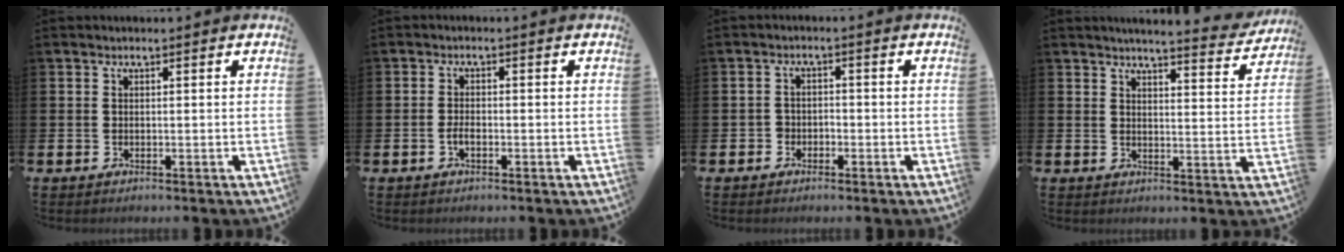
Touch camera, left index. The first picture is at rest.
{"total": 1.5, "force": [-0.7, 0.7, 1.2], "torque": [-0.022, 0.000, -0.014]}
{"total": 1.9, "force": [-1.3, 1.4, 0.2], "torque": [-0.014, 0.007, -0.029]}
{"total": 4.3, "force": [4.2, -0.2, 0.8], "torque": [-0.017, -0.032, 0.069]}